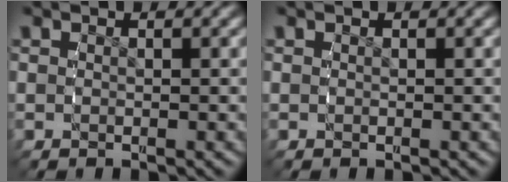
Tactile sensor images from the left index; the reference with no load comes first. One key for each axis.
{"total": 0.0}